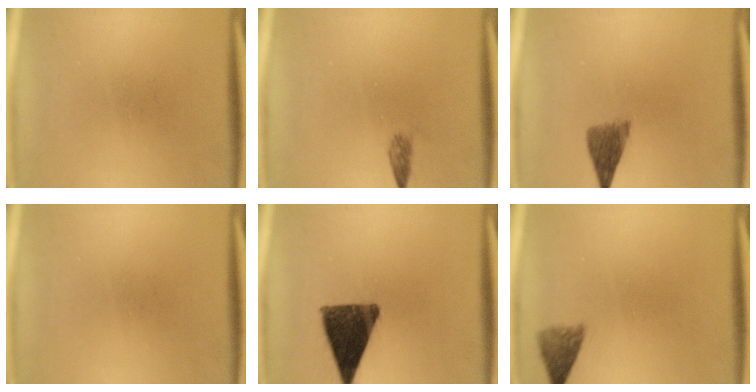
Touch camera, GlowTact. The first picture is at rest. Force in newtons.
{"total": 1.3}
{"total": 4.1}
{"total": 0.0}
{"total": 12.2}
{"total": 2.8}